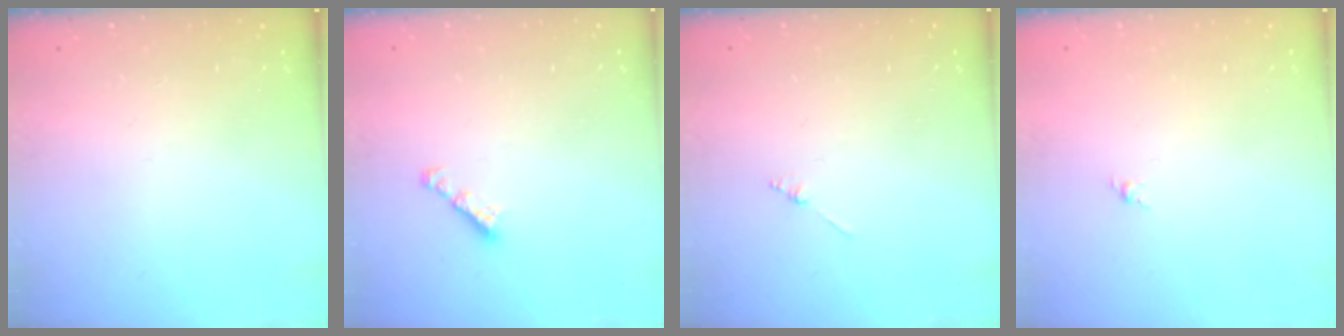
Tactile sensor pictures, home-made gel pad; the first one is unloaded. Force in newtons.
{"total": 2.2, "press": 2.1, "slide": 0.6}
{"total": 0.8, "press": 0.8, "slide": 0.2}
{"total": 1.4, "press": 1.2, "slide": 0.6}